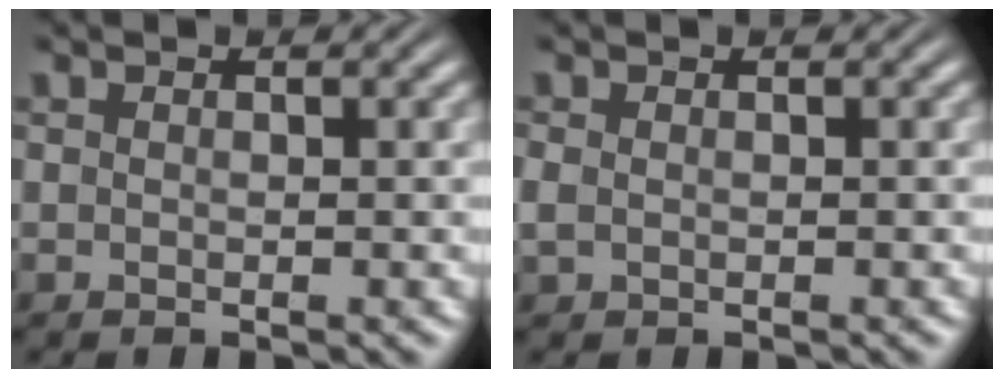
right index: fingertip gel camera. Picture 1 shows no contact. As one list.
[{"total": 1.2, "force": [-0.3, 1.1, 0.5], "torque": [-0.025, -0.008, 0.001]}]